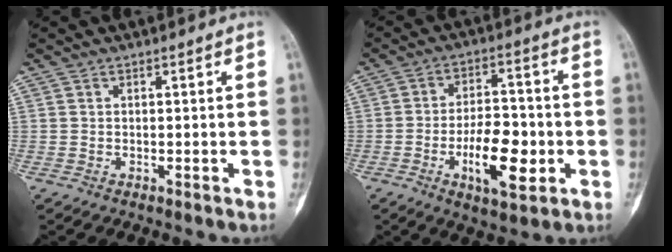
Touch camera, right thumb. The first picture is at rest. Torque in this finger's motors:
{"motor_torque": [0.15, 0.67, 0.64, 0.04, 0.16]}